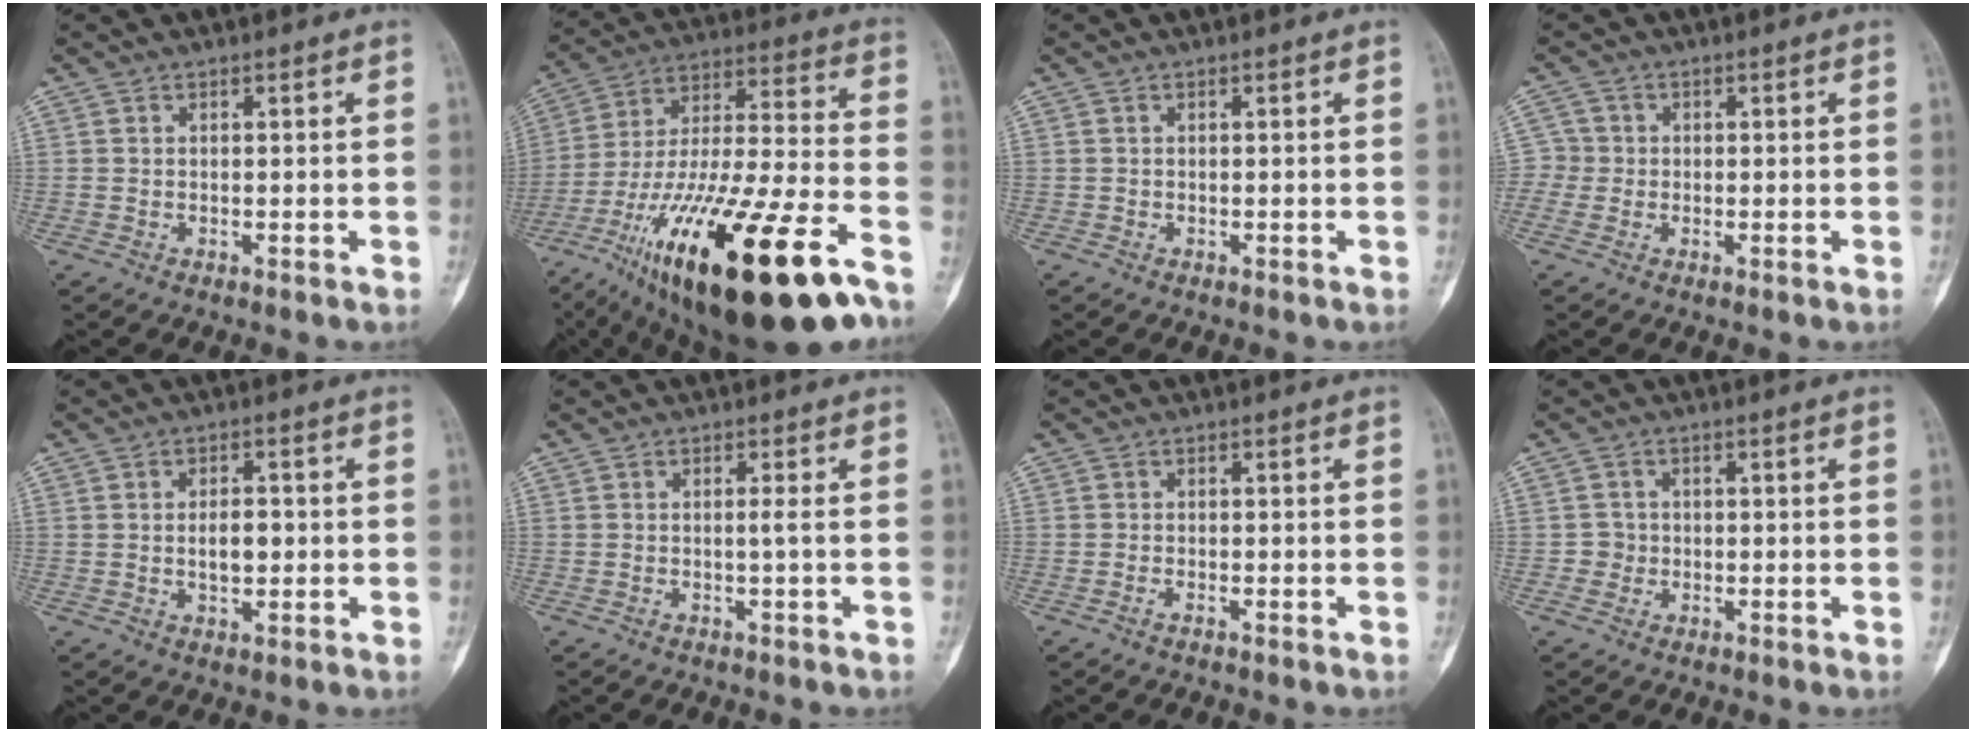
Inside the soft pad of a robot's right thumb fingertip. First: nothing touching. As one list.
[{"total": 33.4, "force": [-18.6, 8.5, 26.4], "torque": [-0.450, 0.038, -0.309]}, {"total": 0.0}, {"total": 2.9, "force": [-0.4, 2.9, 0.1], "torque": [0.020, 0.009, -0.016]}, {"total": 4.4, "force": [-0.1, 2.5, 3.6], "torque": [-0.049, 0.003, 0.001]}, {"total": 1.0, "force": [-0.3, -0.4, 0.9], "torque": [-0.010, 0.000, -0.009]}, {"total": 0.7, "force": [-0.6, 0.1, 0.4], "torque": [-0.010, 0.003, -0.011]}, {"total": 2.1, "force": [-0.4, 2.1, 0.0], "torque": [0.016, 0.009, -0.012]}]